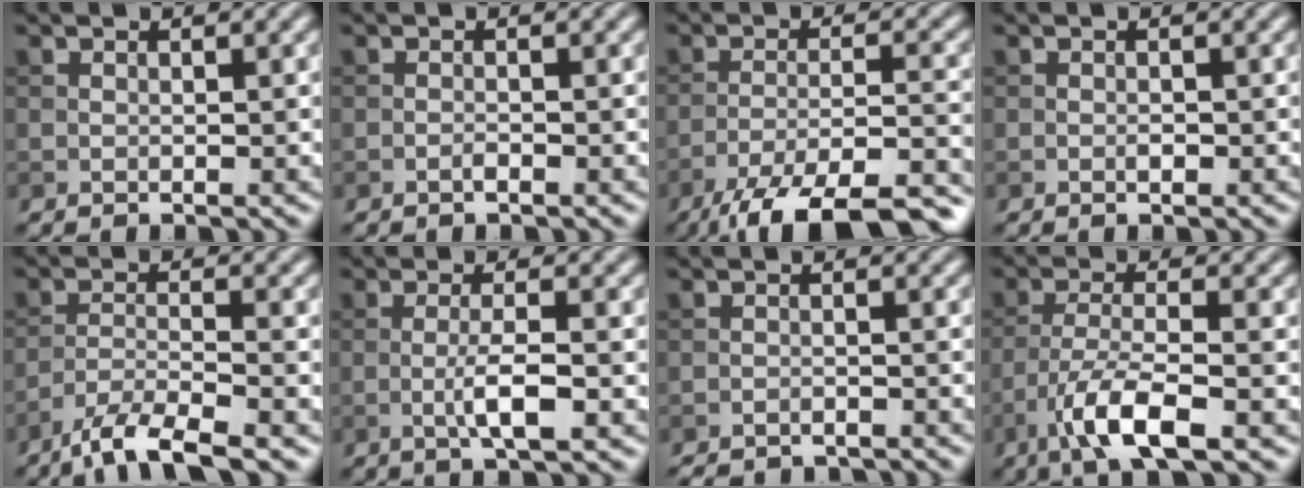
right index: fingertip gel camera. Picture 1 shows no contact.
{"total": 0.6, "force": [-0.4, 0.1, 0.4], "torque": [-0.006, 0.001, -0.009]}
{"total": 12.0, "force": [-9.5, 2.9, 6.8], "torque": [-0.108, -0.018, -0.143]}
{"total": 0.5, "force": [-0.2, 0.2, 0.4], "torque": [-0.007, 0.001, -0.003]}
{"total": 5.8, "force": [-4.5, 1.1, 3.5], "torque": [-0.062, -0.006, -0.088]}
{"total": 3.2, "force": [-0.9, 0.5, 3.0], "torque": [-0.055, 0.002, -0.020]}
{"total": 4.6, "force": [-4.5, 0.6, 0.7], "torque": [-0.016, -0.009, -0.067]}
{"total": 5.8, "force": [-3.2, 1.4, 4.6], "torque": [-0.090, -0.001, -0.066]}